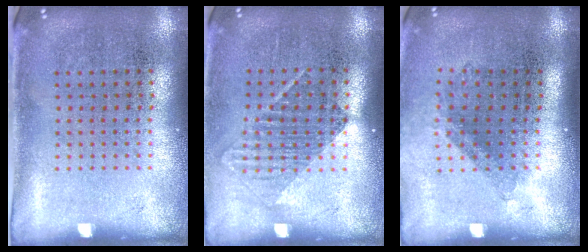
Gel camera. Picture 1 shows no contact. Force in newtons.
{"total": 1.3, "press": 1.0, "slide": 0.8}
{"total": 1.3, "press": 1.0, "slide": 0.9}